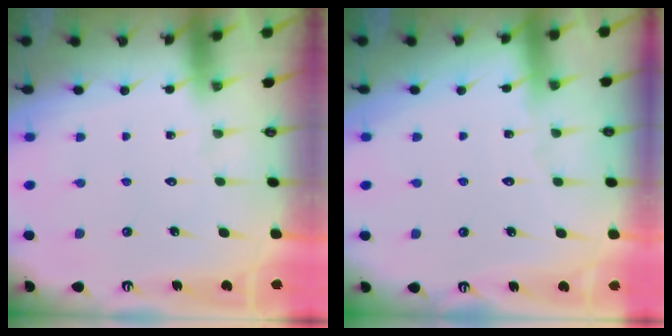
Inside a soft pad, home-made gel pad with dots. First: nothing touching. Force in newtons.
{"total": 2.1, "press": 2.1, "slide": 0.3}